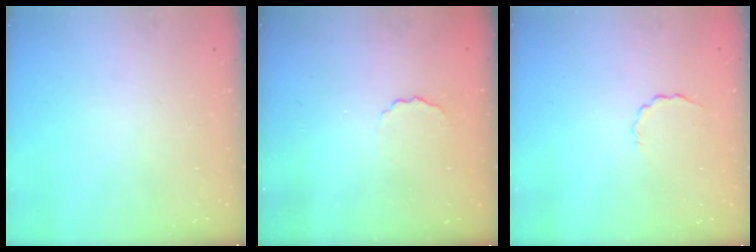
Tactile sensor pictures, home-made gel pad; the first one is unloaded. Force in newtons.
{"total": 3.2, "press": 3.1, "slide": 0.9}
{"total": 2.6, "press": 2.5, "slide": 0.8}